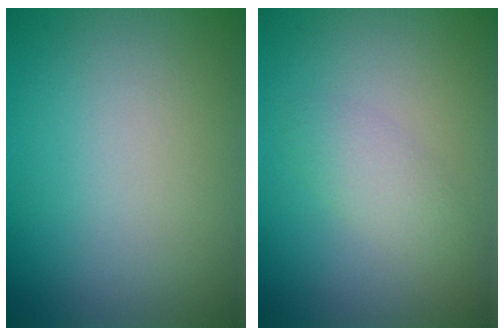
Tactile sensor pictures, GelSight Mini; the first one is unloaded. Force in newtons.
{"total": 1.9, "press": 1.9, "slide": 0.1}